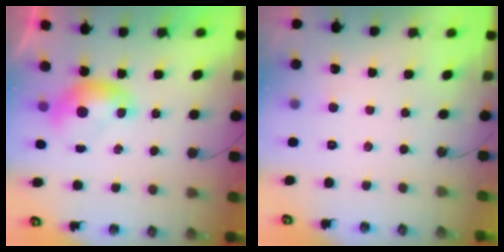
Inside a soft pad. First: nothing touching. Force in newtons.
{"total": 2.8, "press": 2.8, "slide": 0.4}